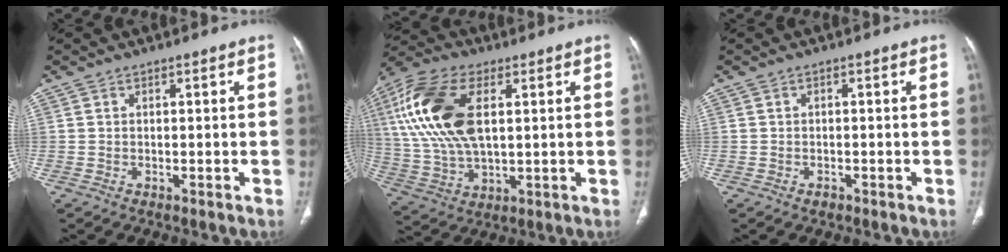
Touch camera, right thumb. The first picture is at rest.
{"total": 19.0, "force": [4.6, 9.9, 15.6], "torque": [-0.333, 0.003, 0.086]}
{"total": 1.0, "force": [-0.7, 0.6, 0.3], "torque": [-0.004, 0.004, -0.010]}